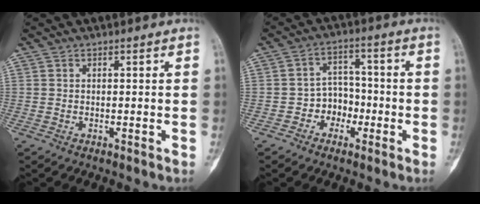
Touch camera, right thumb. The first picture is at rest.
{"total": 7.3, "force": [-2.7, 6.1, 3.1], "torque": [-0.004, 0.041, -0.051]}